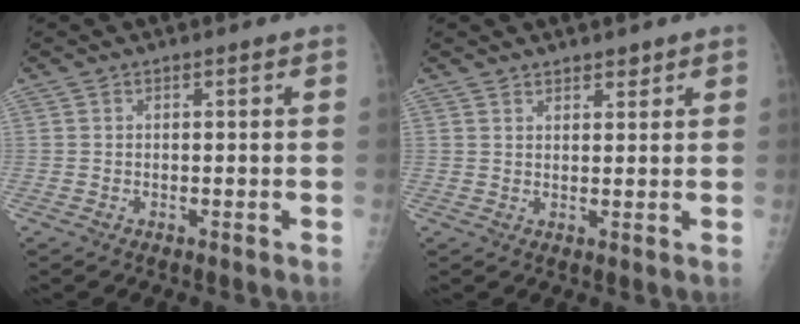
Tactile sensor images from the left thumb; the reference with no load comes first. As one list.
[{"total": 2.0, "force": [1.6, 1.0, 0.6], "torque": [0.008, -0.010, 0.023]}]